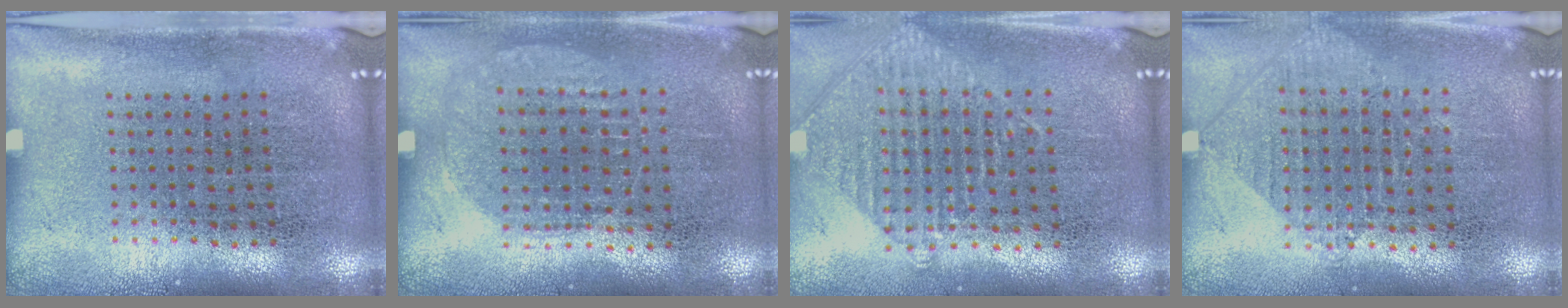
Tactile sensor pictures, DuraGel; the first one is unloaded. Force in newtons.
{"total": 0.9, "press": 0.8, "slide": 0.4}
{"total": 0.9, "press": 0.9, "slide": 0.0}
{"total": 0.9, "press": 0.9, "slide": 0.2}